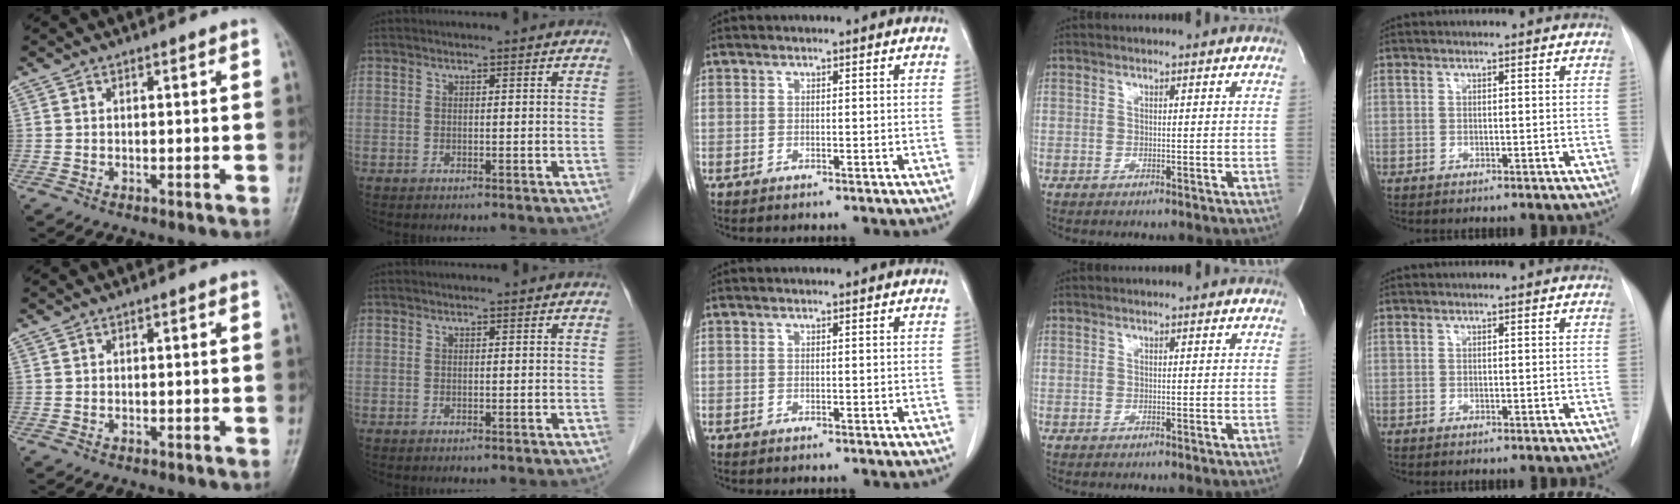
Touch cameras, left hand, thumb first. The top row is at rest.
{}